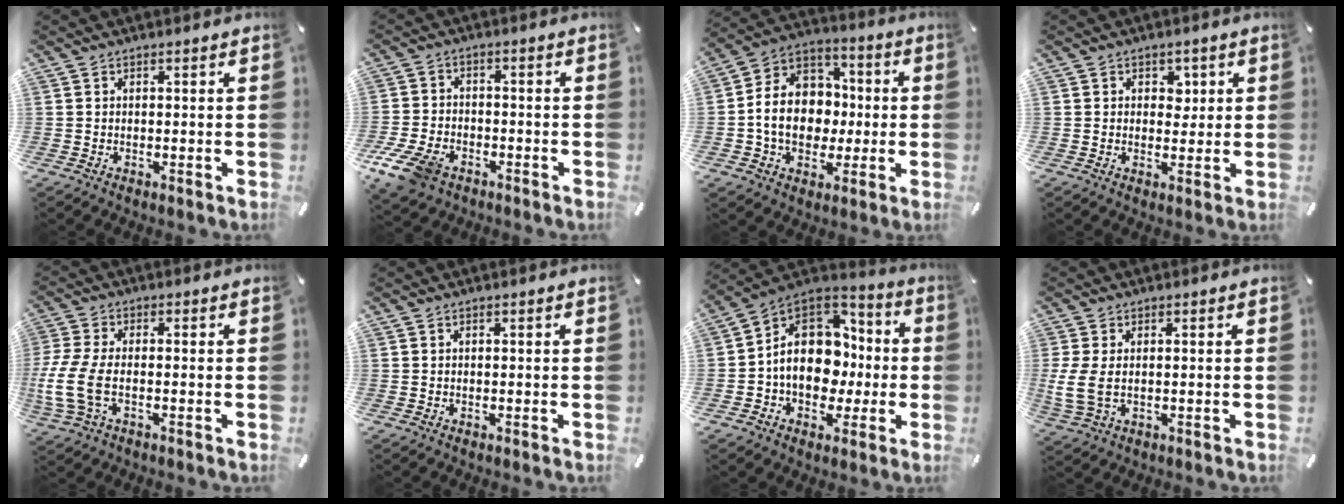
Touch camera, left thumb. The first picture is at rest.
{"total": 9.1, "force": [-5.3, 5.6, 4.8], "torque": [-0.109, 0.021, -0.100]}
{"total": 13.8, "force": [-2.2, 11.7, 6.9], "torque": [-0.154, 0.018, -0.036]}
{"total": 3.6, "force": [1.0, 2.9, 1.8], "torque": [-0.009, -0.007, 0.008]}
{"total": 9.6, "force": [-2.2, 4.7, 8.0], "torque": [-0.181, -0.012, -0.037]}
{"total": 0.0}
{"total": 15.4, "force": [-0.9, 12.4, 9.0], "torque": [-0.168, 0.000, -0.014]}
{"total": 5.9, "force": [0.3, 3.2, 4.9], "torque": [-0.108, 0.002, 0.006]}